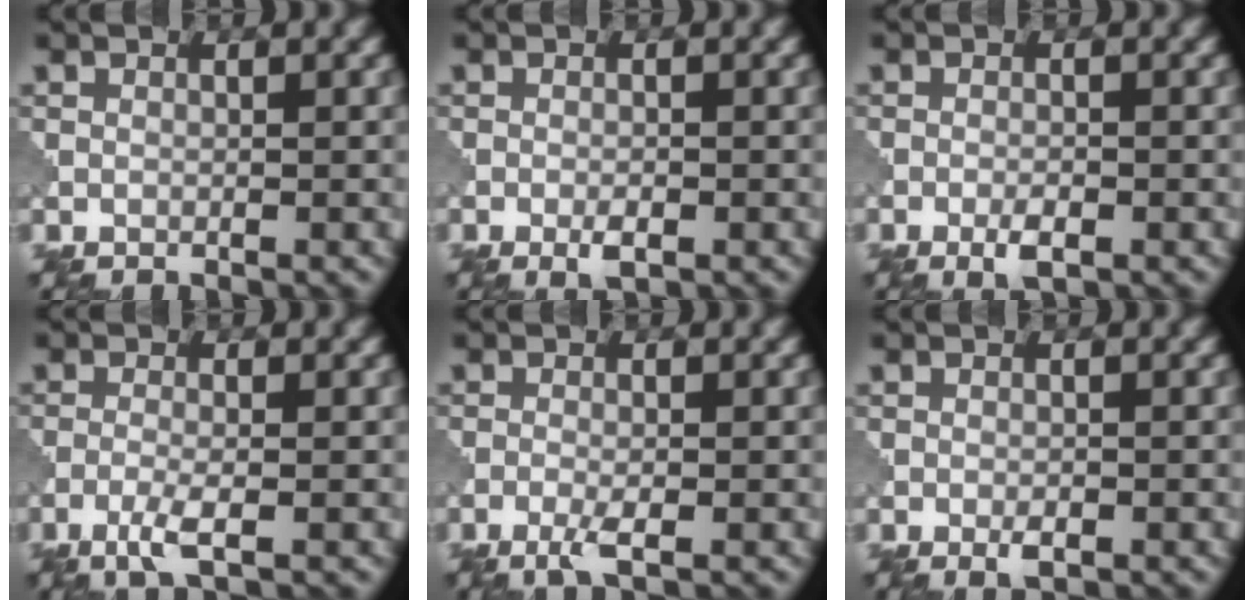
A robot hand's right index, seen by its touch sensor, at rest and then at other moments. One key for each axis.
{"total": 1.6, "fx": -0.8, "fy": 0.5, "fz": 1.3, "tx": -0.024, "ty": 0.000, "tz": -0.015}
{"total": 1.9, "fx": -1.0, "fy": 0.5, "fz": 1.6, "tx": -0.030, "ty": 0.000, "tz": -0.020}
{"total": 2.5, "fx": -1.2, "fy": 0.5, "fz": 2.2, "tx": -0.047, "ty": 0.000, "tz": -0.031}
{"total": 2.0, "fx": -1.0, "fy": 0.3, "fz": 1.7, "tx": -0.037, "ty": -0.001, "tz": -0.024}
{"total": 1.2, "fx": -0.6, "fy": 0.4, "fz": 1.0, "tx": -0.018, "ty": -0.001, "tz": -0.012}